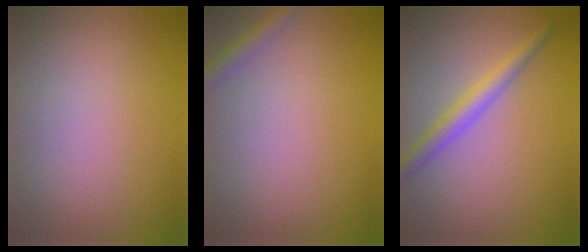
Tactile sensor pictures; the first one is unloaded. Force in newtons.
{"total": 1.6, "press": 1.6, "slide": 0.1}
{"total": 2.8, "press": 2.8, "slide": 0.0}